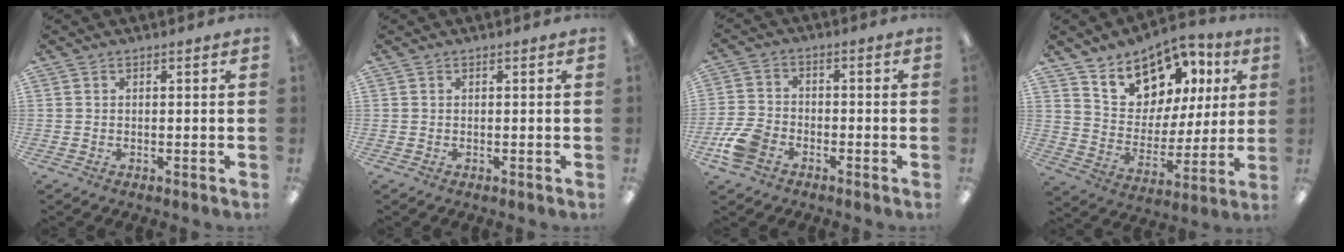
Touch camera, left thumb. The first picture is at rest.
{"total": 0.0}
{"total": 8.2, "force": [-4.2, 5.4, 4.5], "torque": [-0.103, 0.018, -0.078]}
{"total": 14.1, "force": [9.7, 9.2, 4.6], "torque": [-0.087, -0.065, 0.183]}